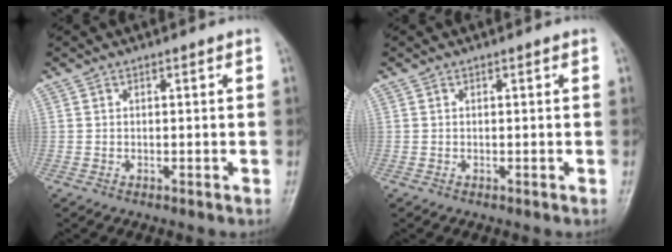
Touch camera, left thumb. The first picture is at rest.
{"total": 0.0}